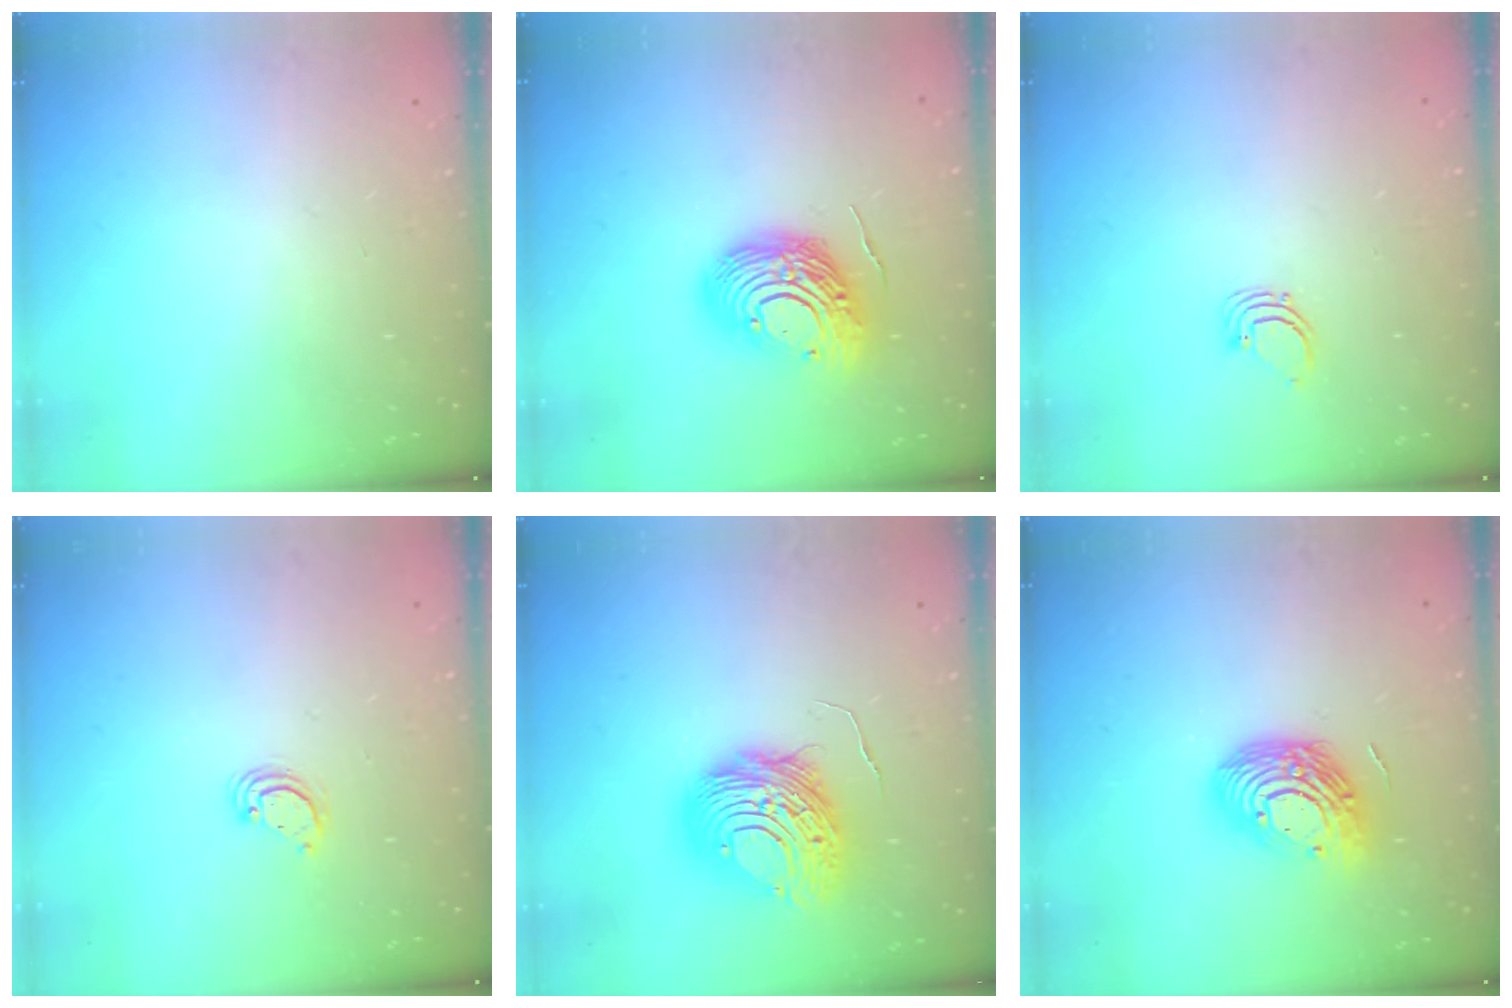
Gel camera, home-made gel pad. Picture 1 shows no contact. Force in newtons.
{"total": 14.6, "press": 14.6, "slide": 1.4}
{"total": 2.5, "press": 2.5, "slide": 0.1}
{"total": 3.4, "press": 3.3, "slide": 0.4}
{"total": 13.2, "press": 13.2, "slide": 1.3}
{"total": 14.8, "press": 14.8, "slide": 1.0}